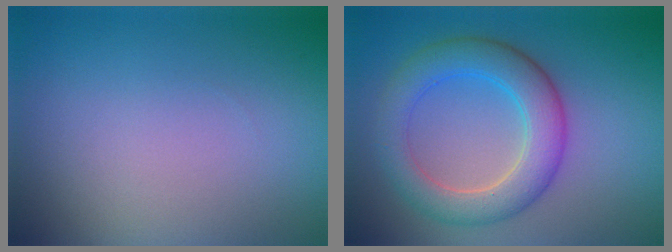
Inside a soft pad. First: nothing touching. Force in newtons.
{"total": 5.7, "press": 5.7, "slide": 0.2}